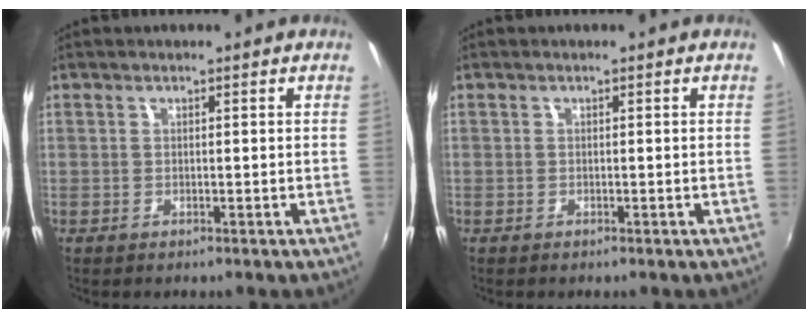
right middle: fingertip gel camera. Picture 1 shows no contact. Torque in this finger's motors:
{"motor_torque": [0.53, -0.81, 0.12, -0.03]}